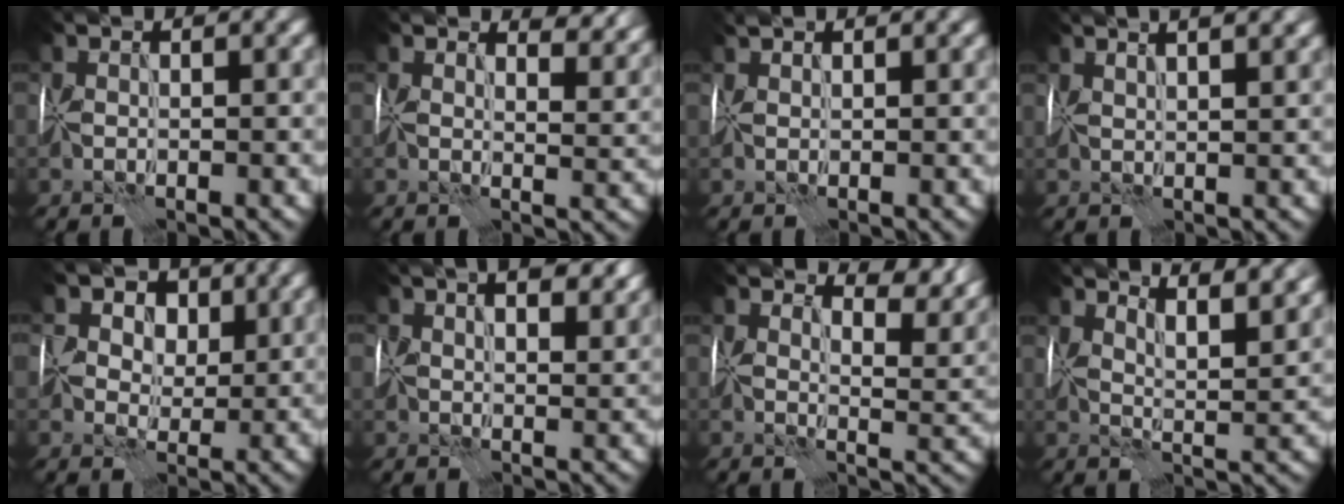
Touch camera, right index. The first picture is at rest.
{"total": 5.2, "force": [4.1, 1.9, 2.5], "torque": [-0.042, -0.002, 0.051]}
{"total": 1.2, "force": [1.1, 0.1, 0.4], "torque": [-0.015, 0.006, 0.022]}
{"total": 7.2, "force": [4.4, 2.8, 4.9], "torque": [-0.060, 0.044, 0.048]}
{"total": 6.0, "force": [2.4, 4.5, 3.0], "torque": [-0.046, 0.003, 0.028]}
{"total": 7.3, "force": [3.6, 4.0, 4.9], "torque": [-0.065, 0.008, 0.048]}
{"total": 5.9, "force": [4.4, 2.1, 3.2], "torque": [-0.044, -0.004, 0.067]}
{"total": 7.8, "force": [5.4, 2.4, 5.1], "torque": [-0.060, 0.016, 0.060]}